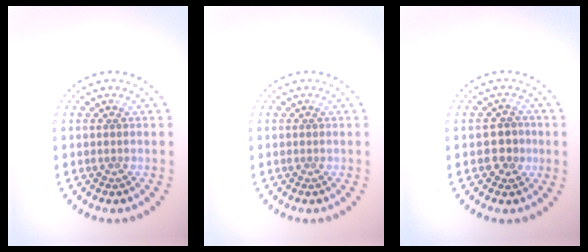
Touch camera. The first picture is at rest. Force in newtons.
{"total": 0.0}
{"total": 2.4, "press": 2.3, "slide": 0.8}